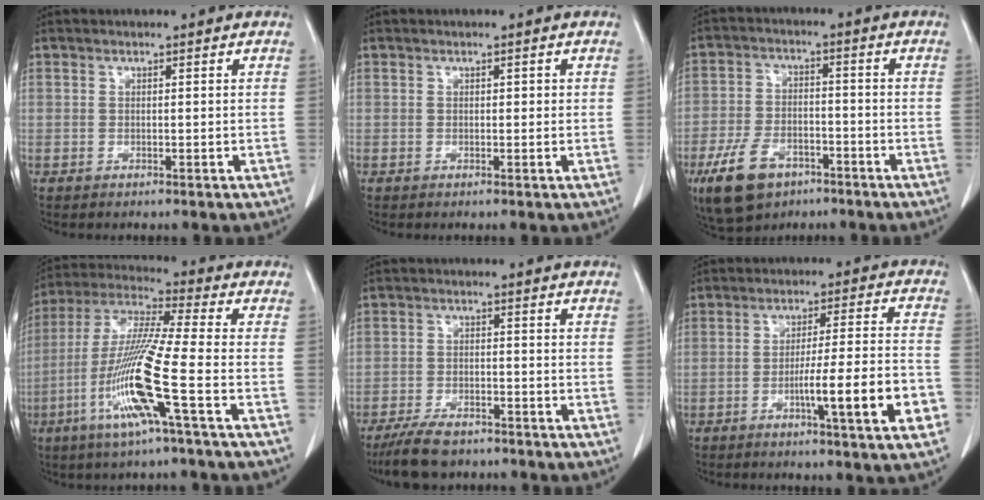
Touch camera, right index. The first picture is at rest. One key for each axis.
{"total": 0.6, "fx": 0.1, "fy": 0.4, "fz": 0.5, "tx": -0.004, "ty": 0.003, "tz": 0.002}
{"total": 9.9, "fx": -5.9, "fy": 5.5, "fz": 5.7, "tx": -0.124, "ty": -0.003, "tz": -0.100}
{"total": 14.6, "fx": -5.1, "fy": -0.9, "fz": 13.6, "tx": -0.282, "ty": -0.014, "tz": -0.107}
{"total": 7.6, "fx": -6.2, "fy": 2.5, "fz": 3.6, "tx": -0.068, "ty": -0.012, "tz": -0.106}
{"total": 12.2, "fx": -4.4, "fy": -0.1, "fz": 11.4, "tx": -0.173, "ty": -0.004, "tz": -0.069}